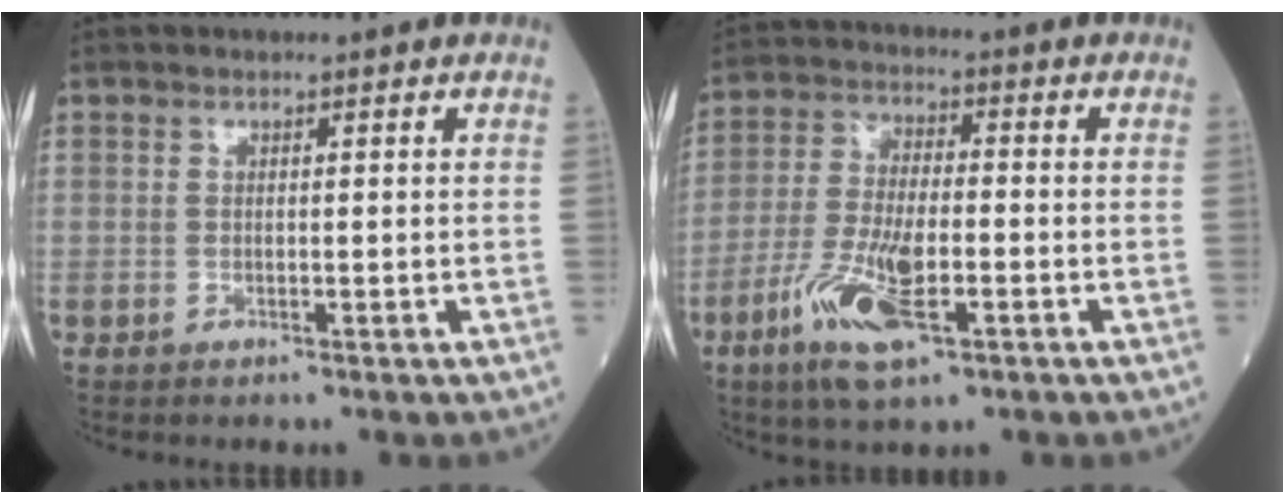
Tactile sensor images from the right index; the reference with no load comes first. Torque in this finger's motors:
{"motor_torque": [0.40, -0.32, 0.27, 0.08]}